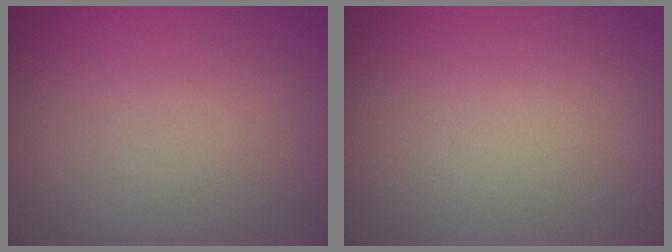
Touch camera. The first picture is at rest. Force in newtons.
{"total": 0.0}